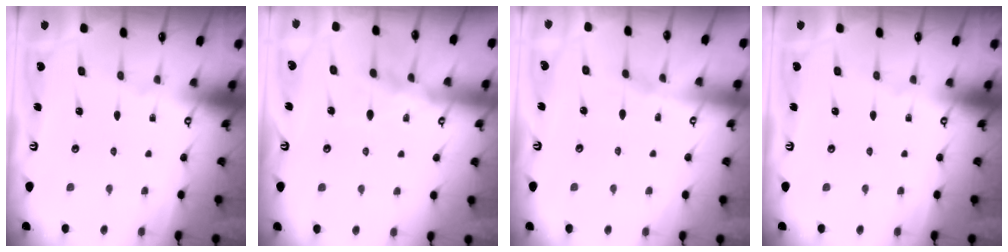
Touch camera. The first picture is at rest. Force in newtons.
{"total": 9.8, "press": 9.7, "slide": 0.8}
{"total": 2.8, "press": 2.8, "slide": 0.4}
{"total": 0.0}